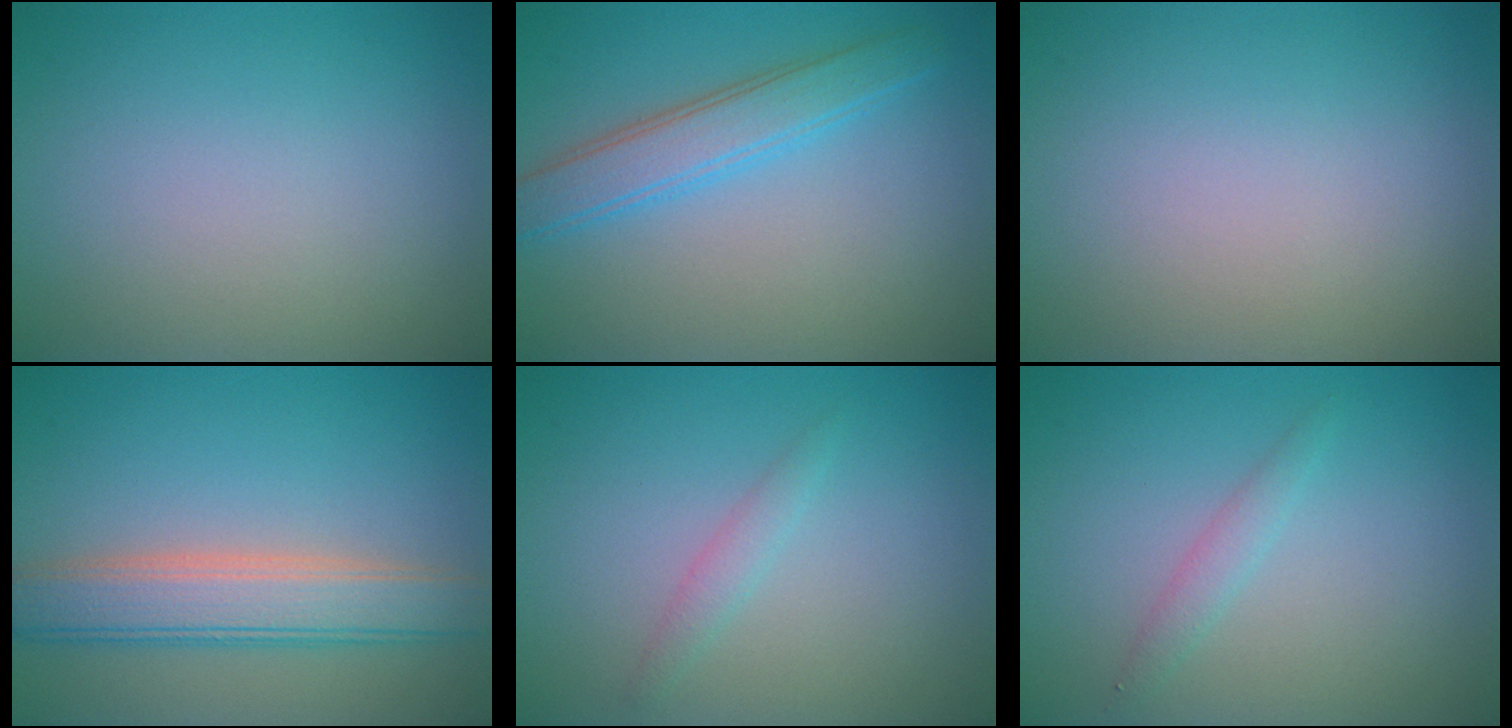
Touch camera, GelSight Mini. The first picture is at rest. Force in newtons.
{"total": 3.7, "press": 3.7, "slide": 0.0}
{"total": 0.0}
{"total": 5.3, "press": 5.3, "slide": 0.4}
{"total": 1.2, "press": 1.2, "slide": 0.0}
{"total": 1.2, "press": 1.2, "slide": 0.1}